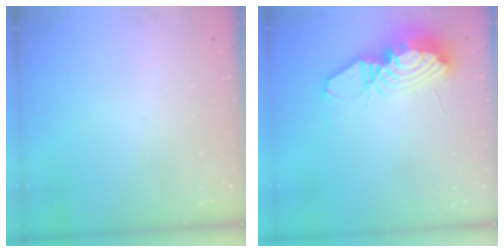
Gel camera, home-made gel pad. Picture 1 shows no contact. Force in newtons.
{"total": 14.4, "press": 14.4, "slide": 1.4}